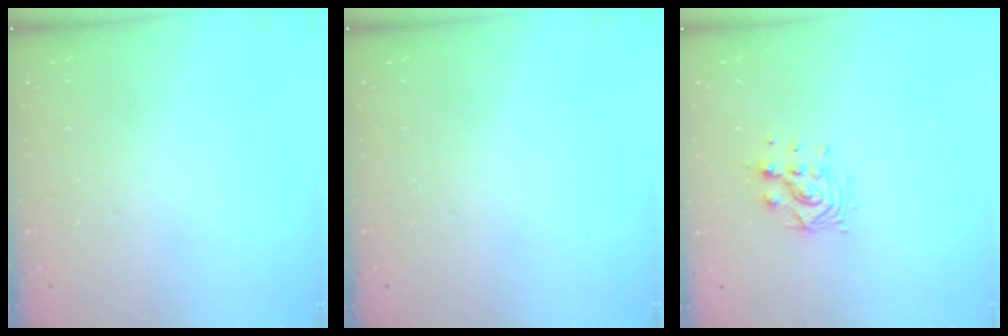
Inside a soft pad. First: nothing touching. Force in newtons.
{"total": 0.0}
{"total": 8.4, "press": 8.4, "slide": 0.3}